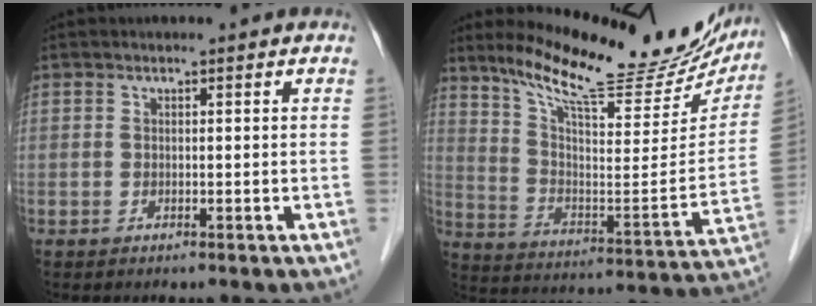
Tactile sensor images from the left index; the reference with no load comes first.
{"total": 24.7, "force": [21.2, 4.9, 11.7], "torque": [-0.185, -0.041, 0.299]}